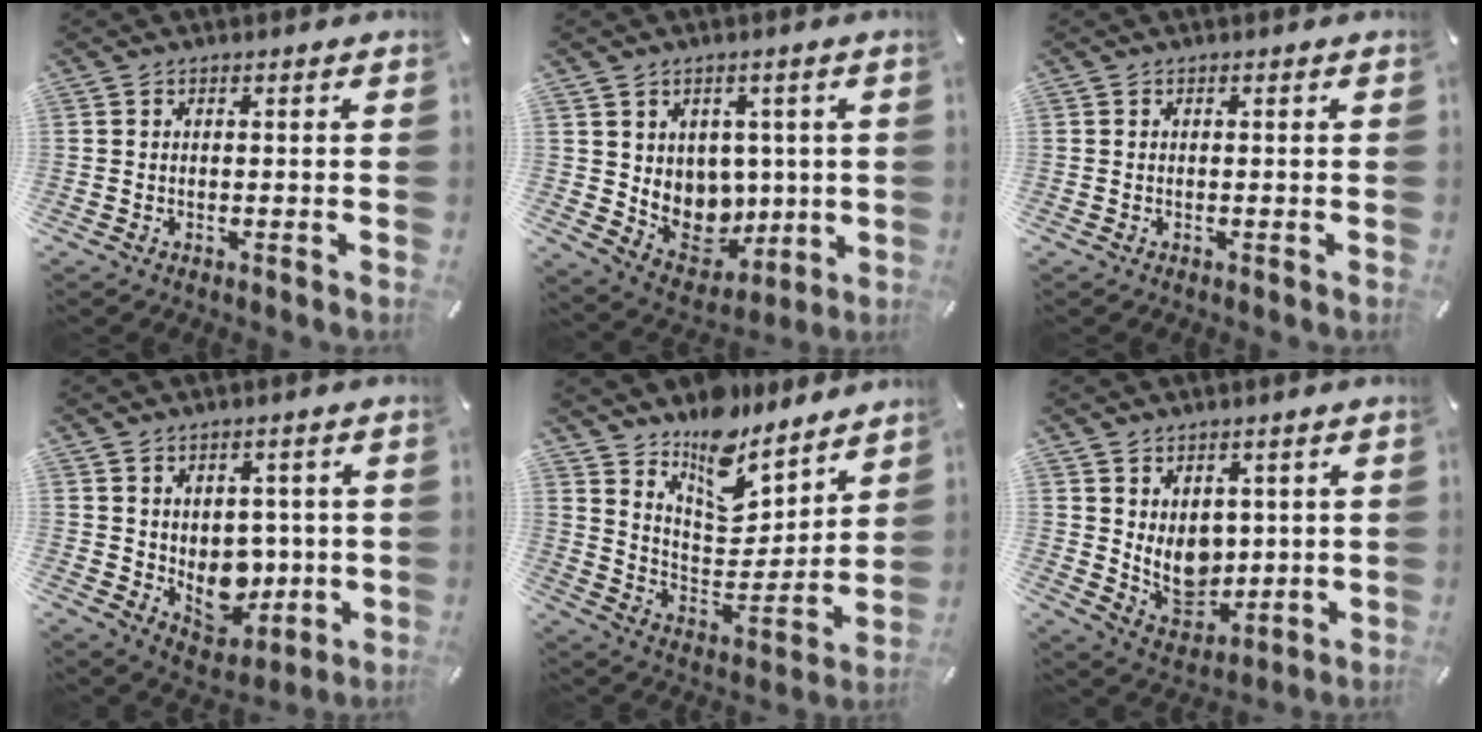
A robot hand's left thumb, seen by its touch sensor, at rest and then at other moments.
{"total": 9.1, "force": [2.7, 8.4, 2.3], "torque": [-0.035, -0.038, 0.067]}
{"total": 0.0}
{"total": 8.6, "force": [0.9, 7.6, 3.9], "torque": [-0.036, -0.020, 0.029]}
{"total": 13.5, "force": [11.4, 6.6, 3.1], "torque": [-0.048, -0.120, 0.206]}
{"total": 9.0, "force": [2.5, 7.4, 4.5], "torque": [-0.068, -0.030, 0.052]}